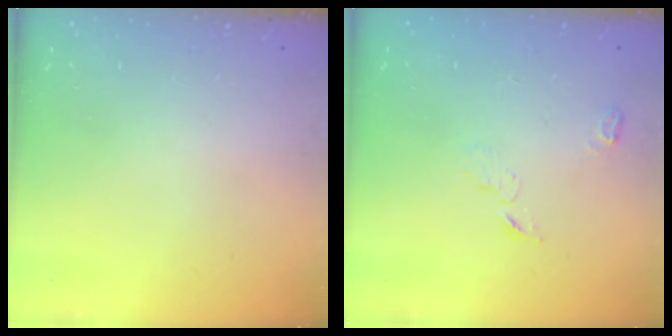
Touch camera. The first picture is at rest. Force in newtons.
{"total": 3.4, "press": 3.4, "slide": 0.4}